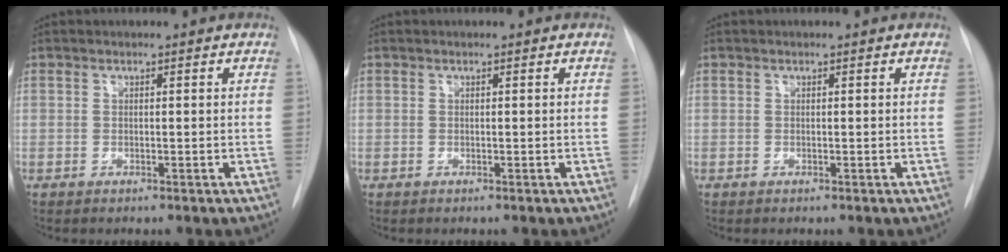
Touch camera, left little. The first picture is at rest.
{"total": 0.0}
{"total": 0.0}